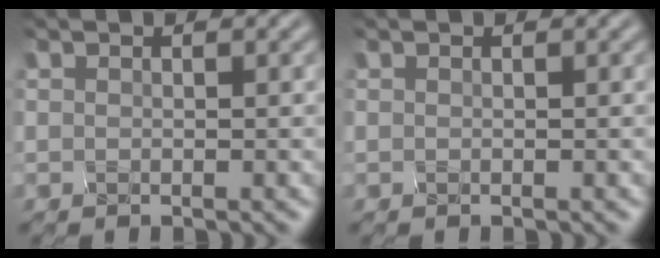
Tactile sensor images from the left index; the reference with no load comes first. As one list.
[{"total": 0.0}]